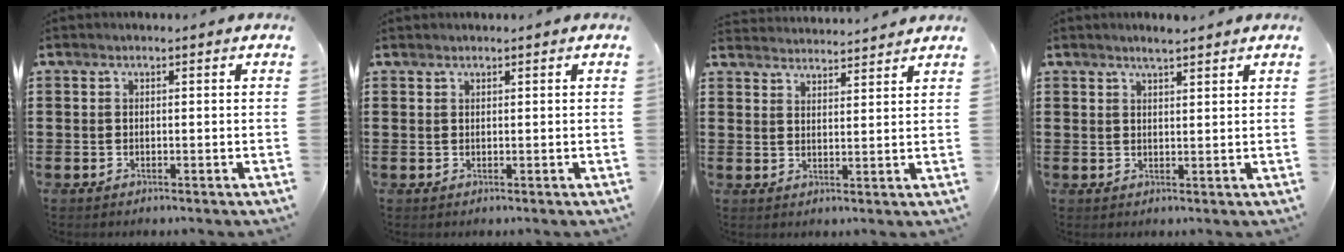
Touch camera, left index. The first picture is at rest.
{"total": 0.6, "force": [0.6, 0.1, 0.1], "torque": [-0.003, -0.001, 0.012]}
{"total": 3.2, "force": [3.2, -0.3, -0.4], "torque": [-0.003, -0.018, 0.058]}
{"total": 2.5, "force": [2.2, 0.1, 1.1], "torque": [-0.023, 0.000, 0.041]}